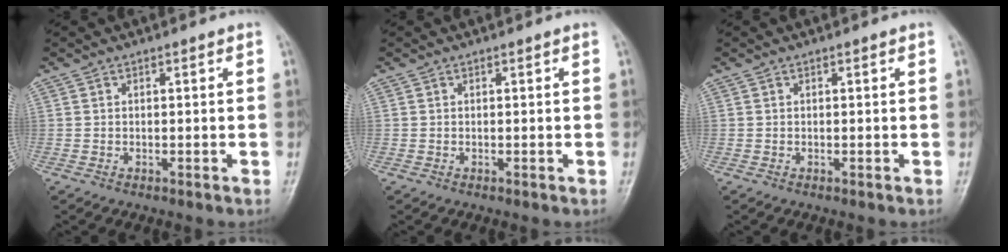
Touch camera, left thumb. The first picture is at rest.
{"total": 0.0}
{"total": 0.0}